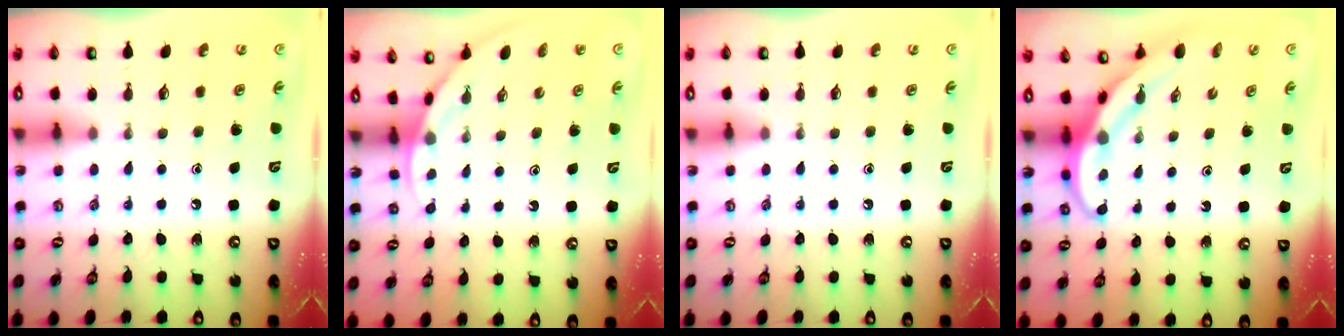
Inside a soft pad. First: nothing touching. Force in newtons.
{"total": 3.2, "press": 3.2, "slide": 0.0}
{"total": 0.0}
{"total": 4.0, "press": 4.0, "slide": 0.4}